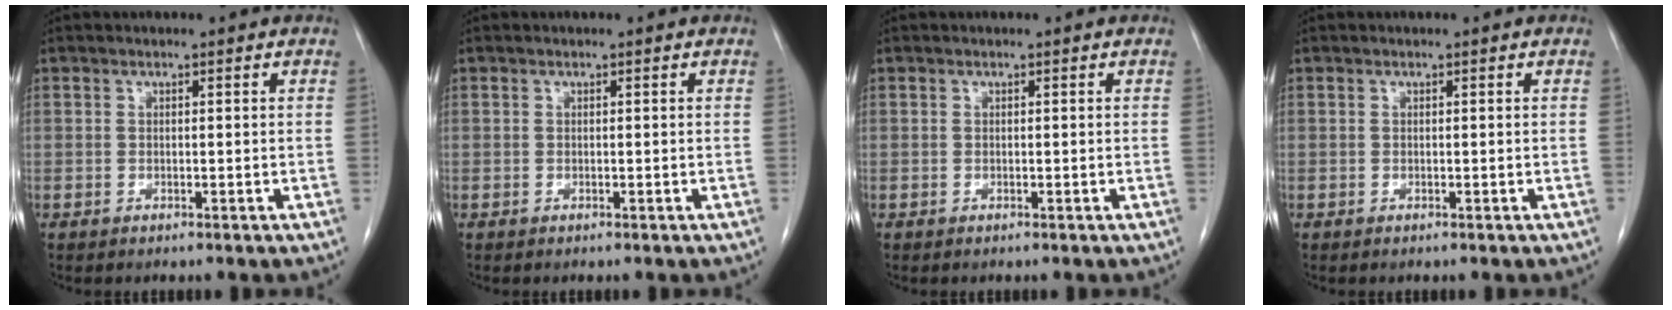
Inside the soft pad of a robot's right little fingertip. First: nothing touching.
{"total": 0.0}
{"total": 0.0}
{"total": 0.0}